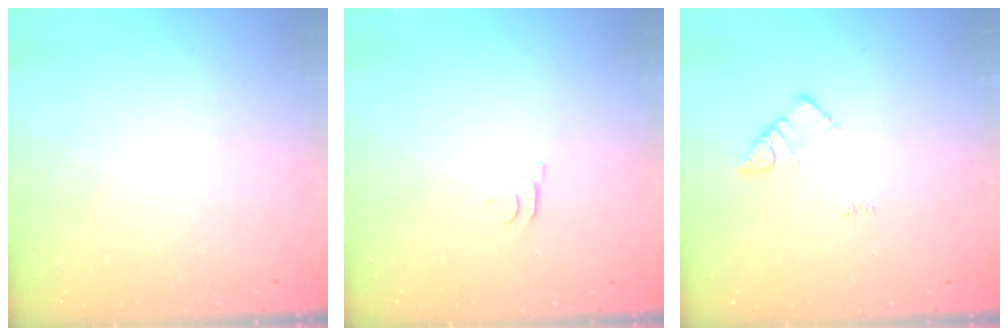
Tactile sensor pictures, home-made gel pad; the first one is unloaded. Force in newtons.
{"total": 3.7, "press": 3.6, "slide": 0.4}
{"total": 3.1, "press": 3.1, "slide": 0.2}